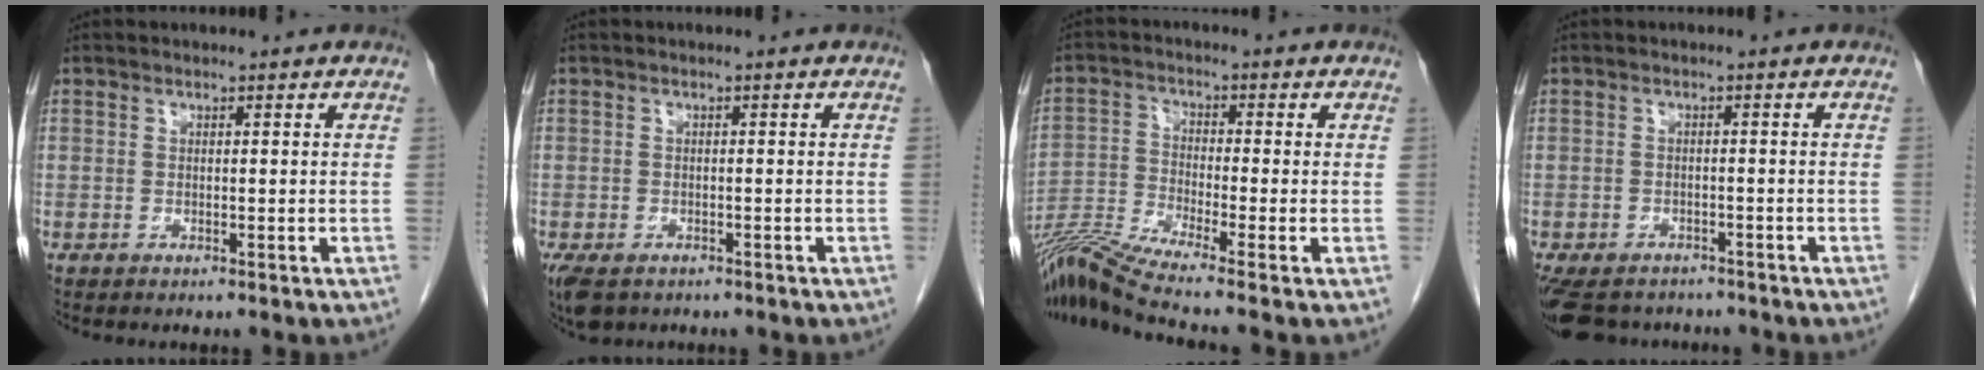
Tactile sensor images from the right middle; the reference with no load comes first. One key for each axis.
{"total": 5.1, "fx": -3.2, "fy": 3.2, "fz": 2.3, "tx": -0.044, "ty": -0.008, "tz": -0.045}
{"total": 9.0, "fx": -7.6, "fy": -2.4, "fz": 4.2, "tx": -0.084, "ty": -0.019, "tz": -0.146}
{"total": 11.1, "fx": -8.7, "fy": 5.8, "fz": 3.8, "tx": -0.098, "ty": -0.013, "tz": -0.109}